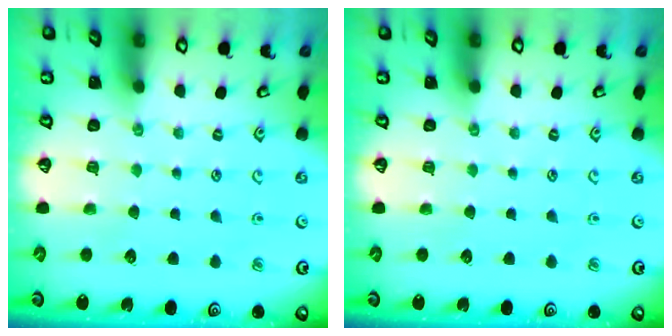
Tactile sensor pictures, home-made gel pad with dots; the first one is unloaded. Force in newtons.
{"total": 0.0}